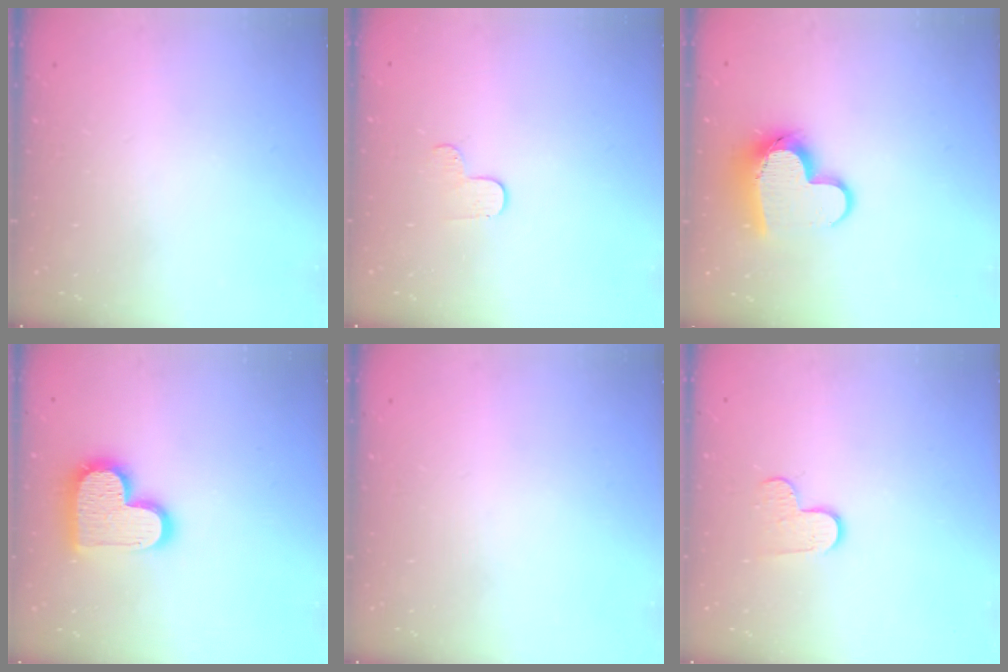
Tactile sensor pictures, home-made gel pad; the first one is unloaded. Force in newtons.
{"total": 3.9, "press": 3.9, "slide": 0.4}
{"total": 12.4, "press": 12.3, "slide": 1.2}
{"total": 16.0, "press": 16.0, "slide": 1.1}
{"total": 0.0}
{"total": 7.9, "press": 7.9, "slide": 0.5}